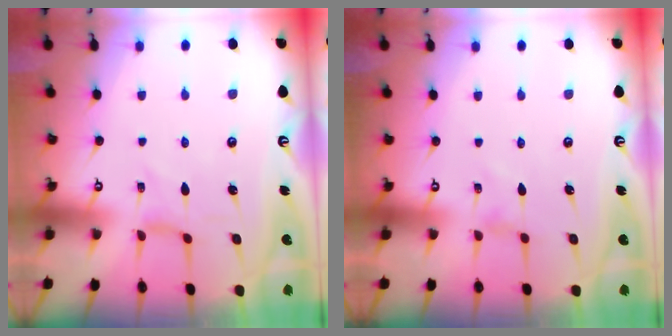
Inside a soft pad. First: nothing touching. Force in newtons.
{"total": 0.0}